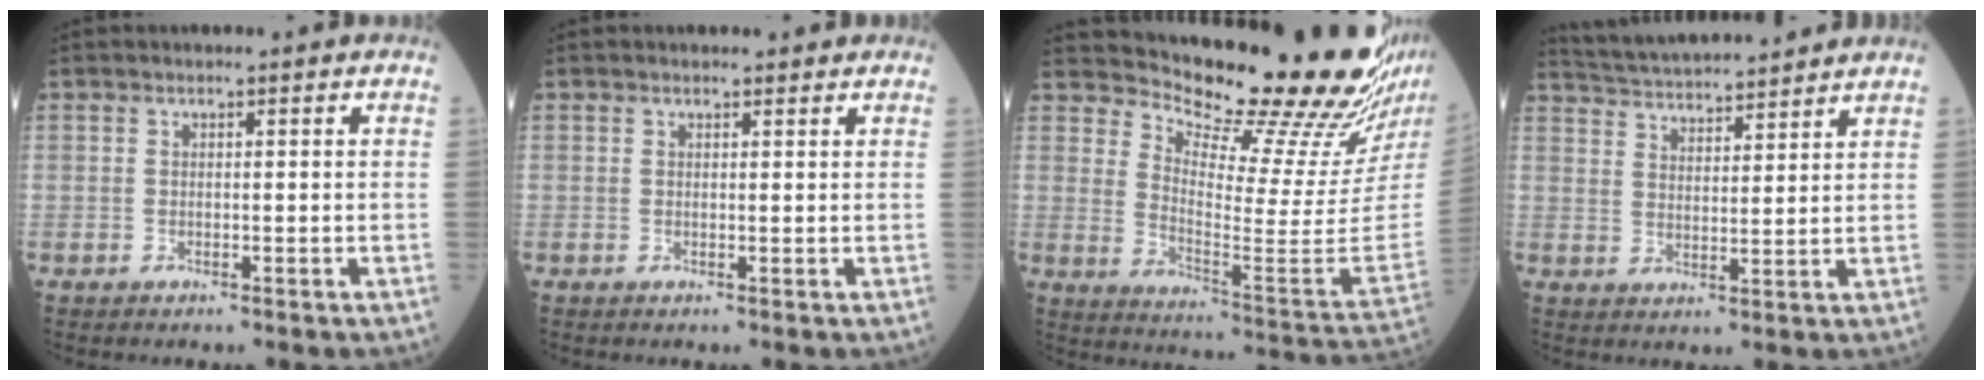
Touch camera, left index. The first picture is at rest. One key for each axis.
{"total": 1.5, "fx": 1.4, "fy": 0.6, "fz": 0.4, "tx": -0.008, "ty": 0.001, "tz": 0.012}
{"total": 23.3, "fx": 20.8, "fy": 0.8, "fz": 10.6, "tx": -0.177, "ty": -0.121, "tz": 0.276}
{"total": 13.2, "fx": 12.4, "fy": 1.3, "fz": 4.3, "tx": -0.085, "ty": 0.020, "tz": 0.196}